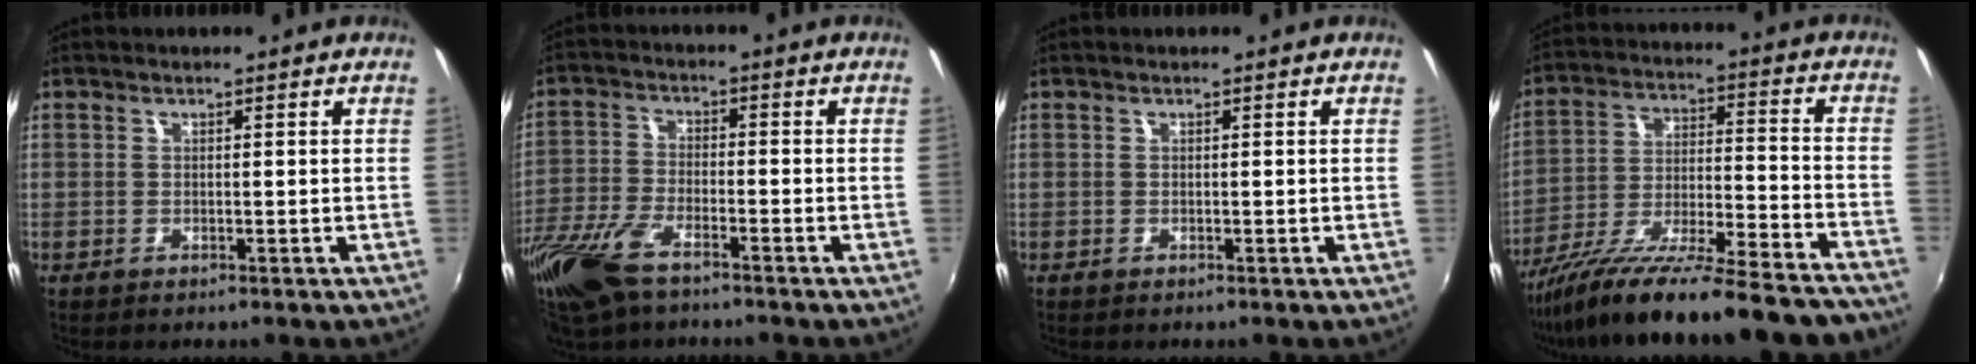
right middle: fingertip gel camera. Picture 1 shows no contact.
{"total": 12.1, "force": [-8.3, 4.3, 7.6], "torque": [-0.181, -0.025, -0.169]}
{"total": 0.0}
{"total": 25.3, "force": [-21.4, 3.3, 13.1], "torque": [-0.225, -0.057, -0.321]}